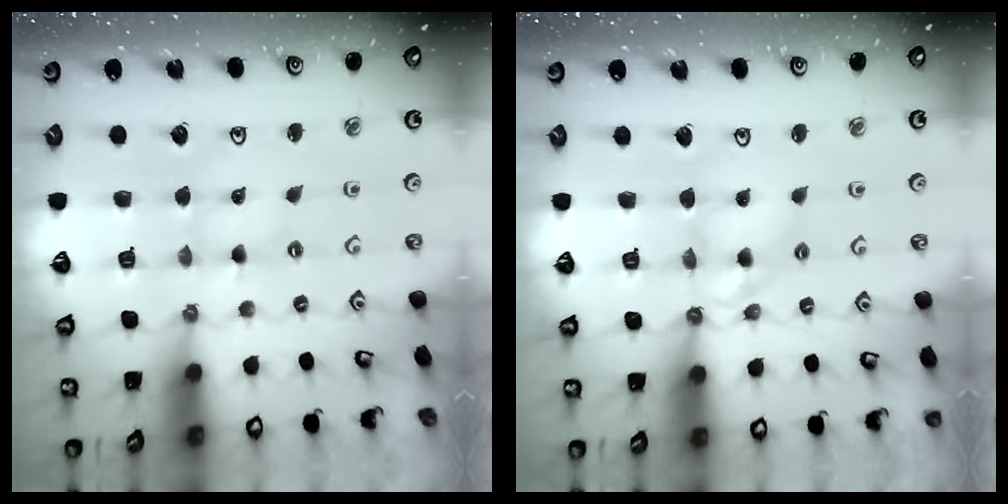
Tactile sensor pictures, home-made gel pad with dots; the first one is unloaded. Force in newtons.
{"total": 8.2, "press": 8.2, "slide": 0.6}